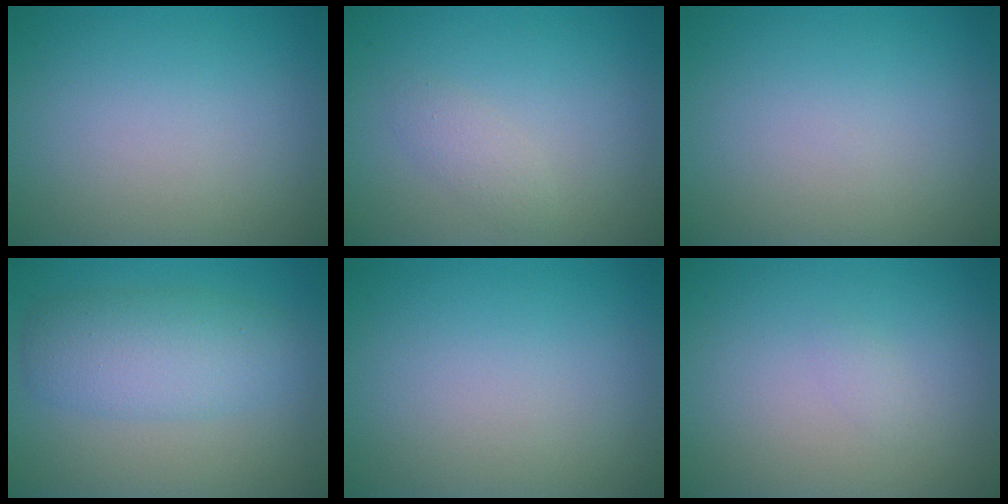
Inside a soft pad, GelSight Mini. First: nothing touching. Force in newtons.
{"total": 1.3, "press": 1.3, "slide": 0.1}
{"total": 0.0}
{"total": 5.0, "press": 5.0, "slide": 0.3}
{"total": 0.0}
{"total": 0.5, "press": 0.5, "slide": 0.1}